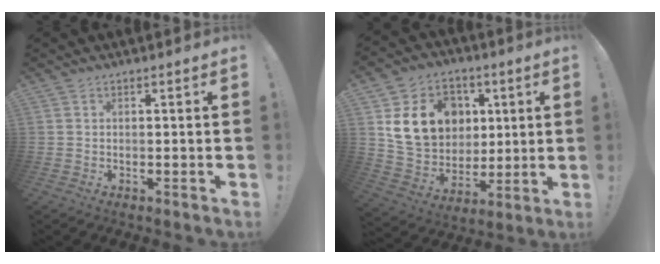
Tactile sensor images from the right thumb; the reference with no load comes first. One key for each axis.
{"total": 18.2, "fx": 6.0, "fy": 15.0, "fz": 8.4, "tx": -0.125, "ty": -0.013, "tz": 0.141}